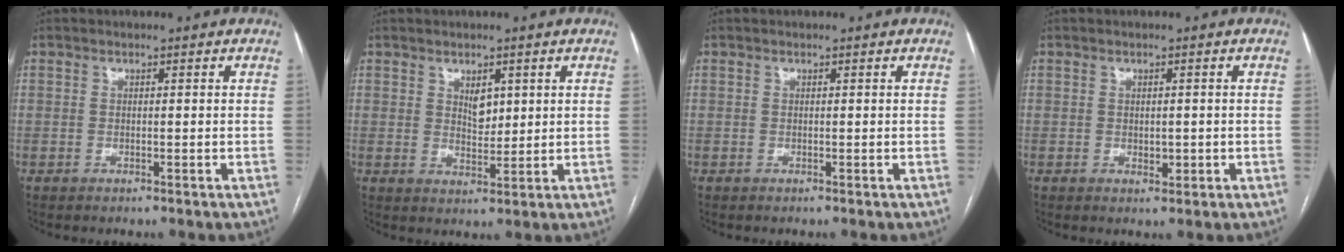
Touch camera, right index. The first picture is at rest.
{"total": 3.3, "force": [1.4, 1.9, 2.3], "torque": [-0.037, -0.002, 0.027]}
{"total": 0.0}
{"total": 1.8, "force": [-0.2, 1.1, 1.4], "torque": [-0.019, -0.001, 0.004]}